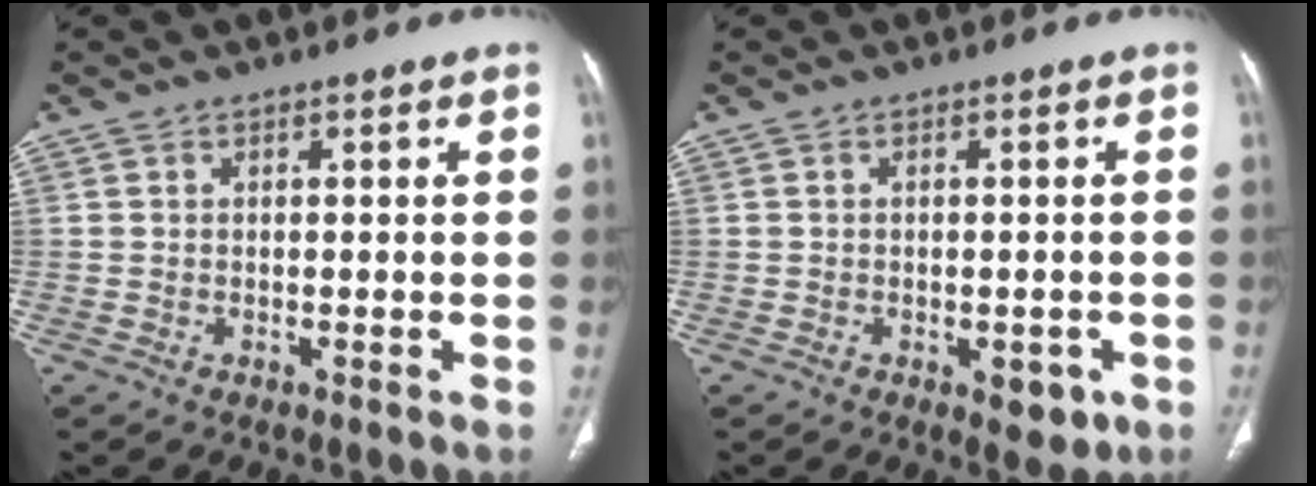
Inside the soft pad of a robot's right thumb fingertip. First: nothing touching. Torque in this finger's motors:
{"motor_torque": [0.78, 0.85, -0.15, 0.06, 0.01]}